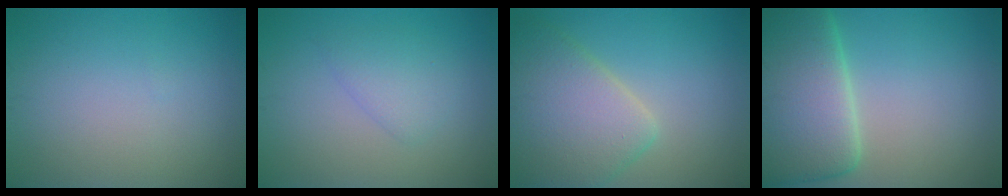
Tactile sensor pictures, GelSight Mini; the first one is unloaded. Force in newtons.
{"total": 2.2, "press": 2.2, "slide": 0.2}
{"total": 6.9, "press": 6.9, "slide": 0.3}
{"total": 10.1, "press": 10.1, "slide": 0.5}